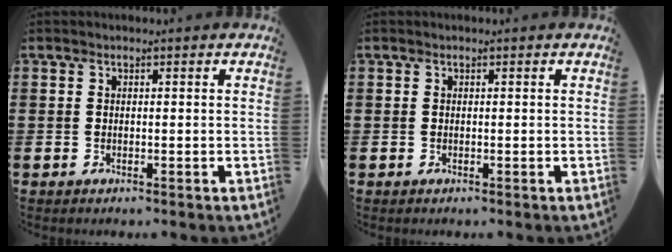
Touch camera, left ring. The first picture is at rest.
{"total": 0.0}